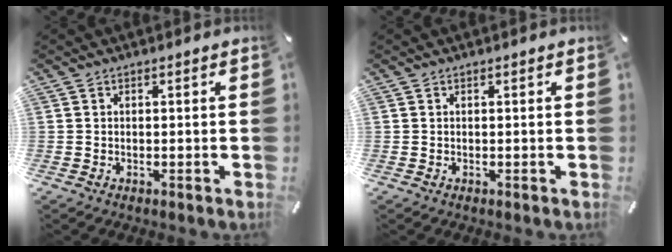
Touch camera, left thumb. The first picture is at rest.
{"total": 0.0}